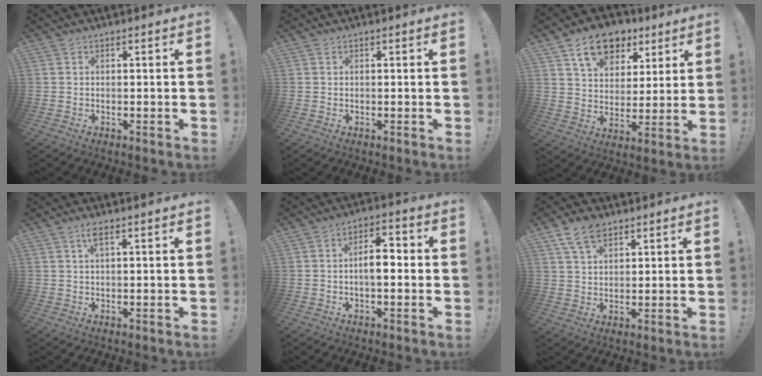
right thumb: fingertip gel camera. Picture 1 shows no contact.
{"total": 0.6, "force": [0.4, 0.5, -0.2], "torque": [0.009, 0.000, 0.006]}
{"total": 14.1, "force": [8.2, 9.3, 6.7], "torque": [-0.098, -0.036, 0.152]}
{"total": 2.8, "force": [1.2, 0.4, 2.4], "torque": [-0.046, 0.000, 0.019]}
{"total": 7.4, "force": [-1.0, 3.6, 6.4], "torque": [-0.096, 0.015, -0.021]}
{"total": 7.9, "force": [5.0, 4.4, 4.3], "torque": [-0.076, -0.015, 0.096]}